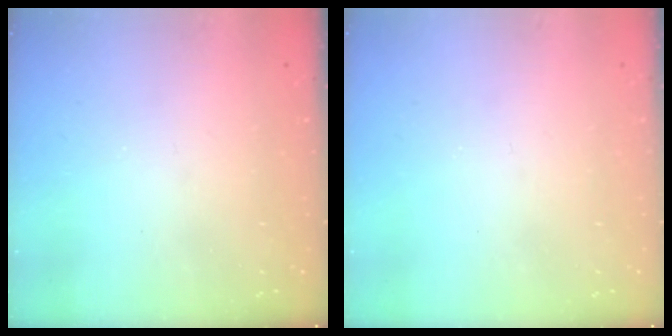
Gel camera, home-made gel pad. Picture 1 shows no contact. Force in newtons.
{"total": 0.5, "press": 0.5, "slide": 0.1}